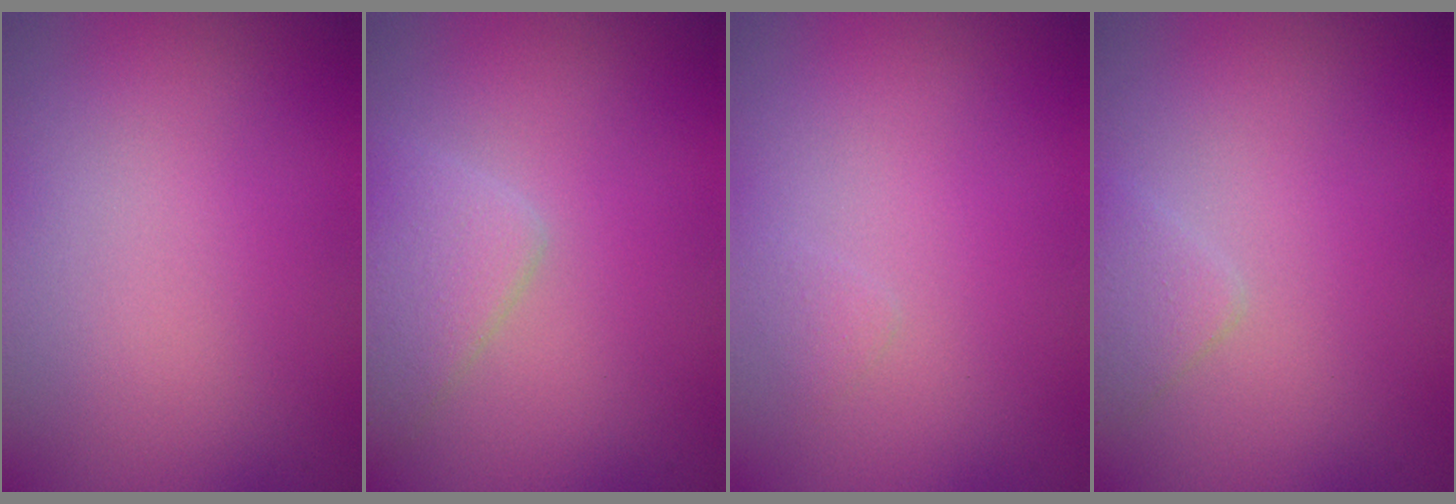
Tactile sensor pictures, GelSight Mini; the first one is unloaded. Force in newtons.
{"total": 2.7, "press": 2.7, "slide": 0.0}
{"total": 0.6, "press": 0.6, "slide": 0.0}
{"total": 1.4, "press": 1.4, "slide": 0.1}